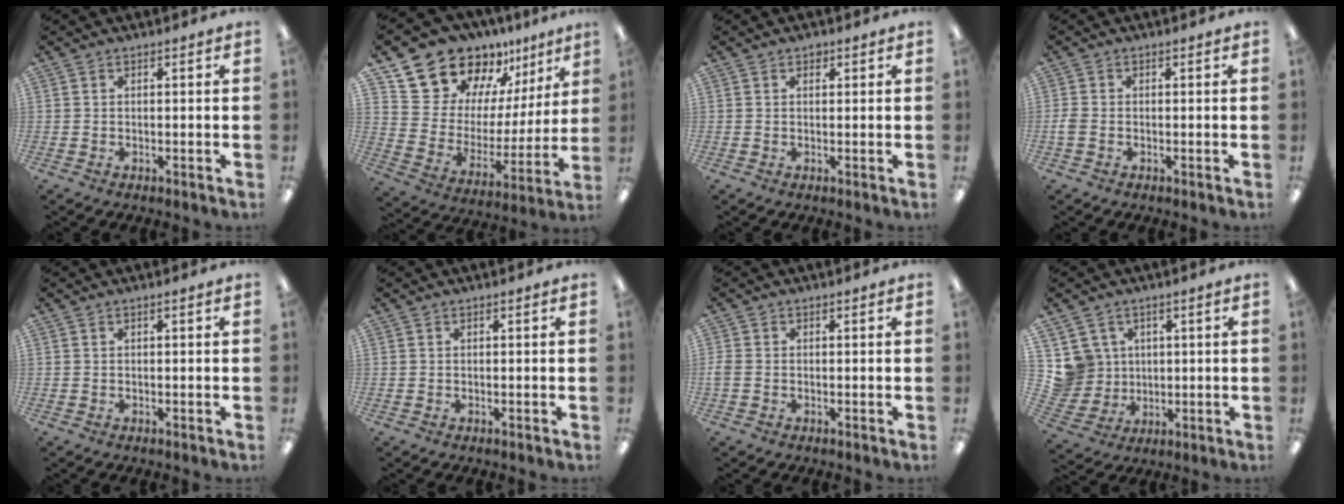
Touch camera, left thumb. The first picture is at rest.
{"total": 17.6, "force": [15.0, 8.9, 2.4], "torque": [-0.067, -0.133, 0.284]}
{"total": 1.3, "force": [0.9, 0.8, 0.5], "torque": [-0.003, -0.001, 0.014]}
{"total": 2.0, "force": [-0.4, 1.4, 1.4], "torque": [-0.030, 0.000, -0.009]}
{"total": 0.0}
{"total": 0.0}
{"total": 1.9, "force": [-0.4, 1.5, 1.2], "torque": [-0.027, 0.002, -0.009]}
{"total": 8.2, "force": [3.1, 7.6, 0.2], "torque": [-0.025, -0.012, 0.068]}